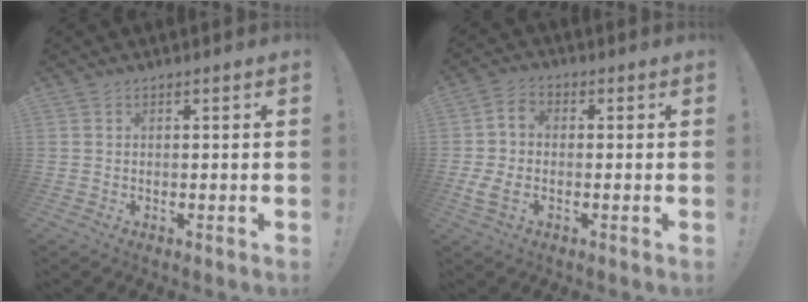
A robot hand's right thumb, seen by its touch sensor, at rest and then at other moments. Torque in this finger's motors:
{"motor_torque": [0.55, 0.49, 0.04, -0.04, 0.03]}